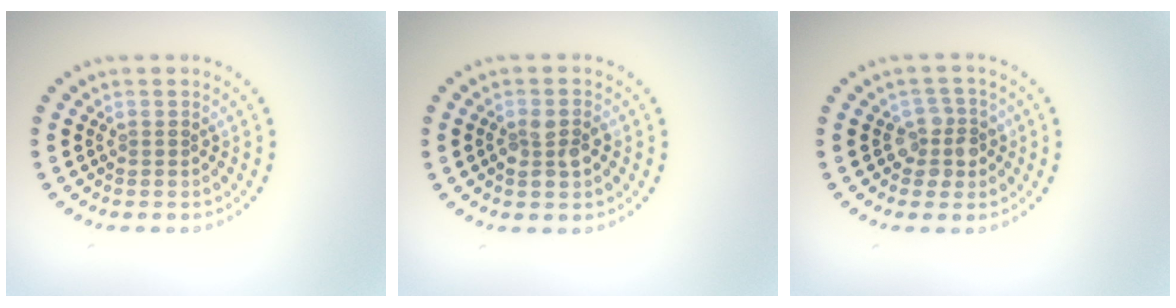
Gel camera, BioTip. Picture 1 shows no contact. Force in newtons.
{"total": 2.5, "press": 2.4, "slide": 0.4}
{"total": 2.6, "press": 2.2, "slide": 1.3}